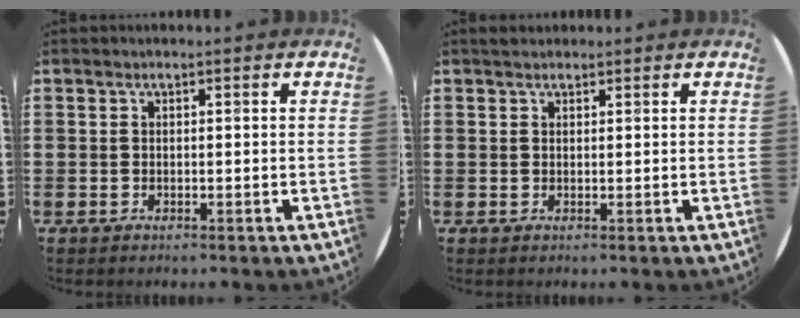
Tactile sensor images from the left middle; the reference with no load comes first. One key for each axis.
{"total": 0.8, "fx": 0.8, "fy": 0.3, "fz": 0.1, "tx": 0.005, "ty": -0.001, "tz": 0.013}